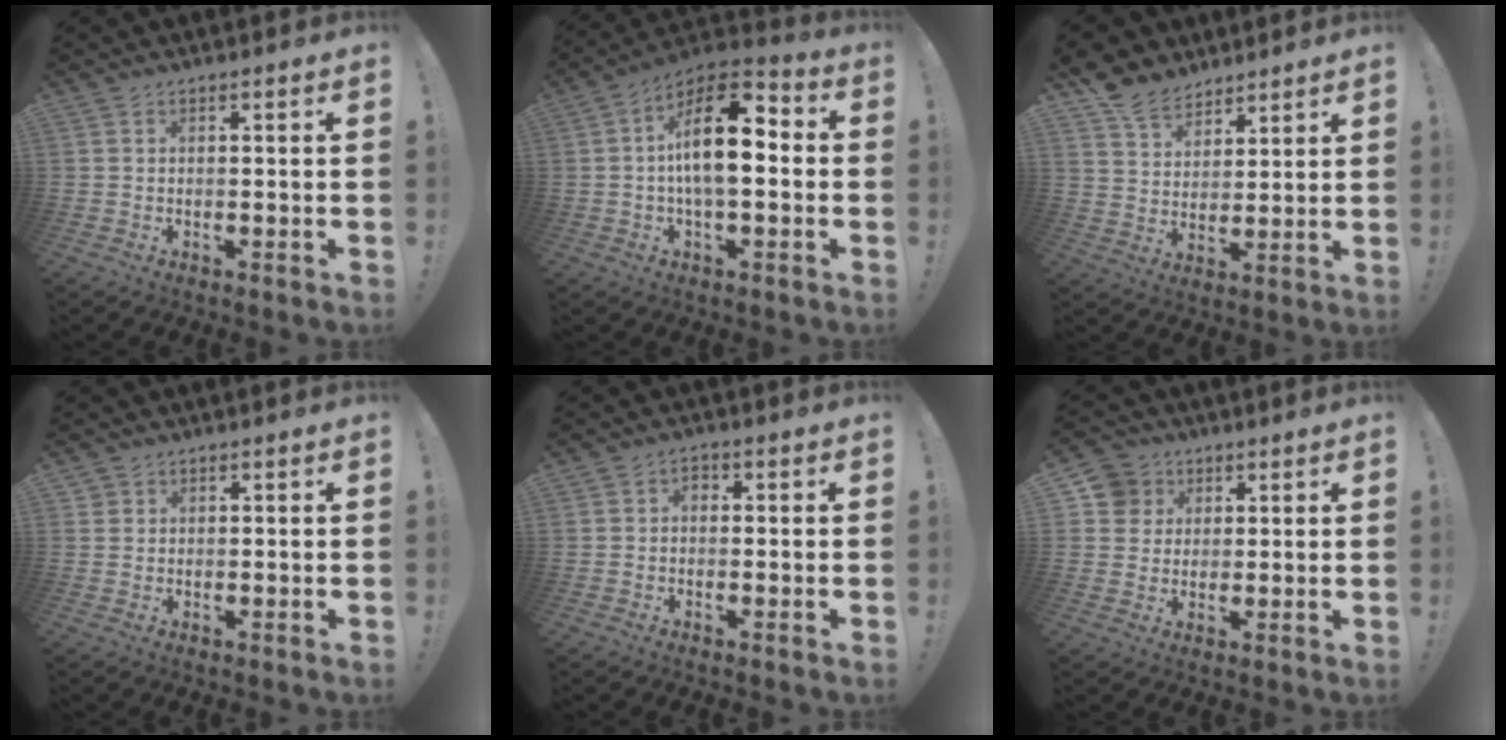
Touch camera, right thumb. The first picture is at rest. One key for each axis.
{"total": 16.2, "fx": 0.9, "fy": 7.3, "fz": 14.4, "tx": -0.240, "ty": 0.004, "tz": 0.011}
{"total": 9.3, "fx": 7.4, "fy": 5.4, "fz": 1.7, "tx": -0.033, "ty": -0.052, "tz": 0.147}
{"total": 1.4, "fx": 0.8, "fy": 1.1, "fz": 0.2, "tx": 0.000, "ty": -0.004, "tz": 0.015}
{"total": 1.9, "fx": -0.7, "fy": 1.3, "fz": 1.1, "tx": -0.024, "ty": 0.010, "tz": -0.013}
{"total": 7.8, "fx": 2.7, "fy": 7.1, "fz": 1.5, "tx": -0.017, "ty": -0.012, "tz": 0.056}